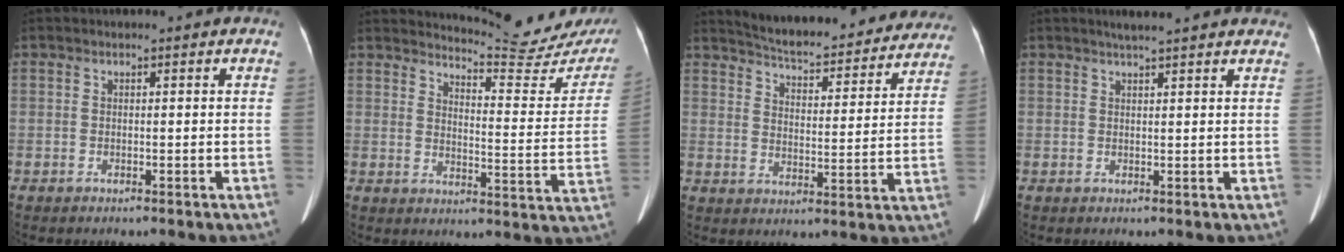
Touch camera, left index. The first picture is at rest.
{"total": 16.7, "force": [16.3, 0.6, 3.4], "torque": [-0.045, -0.104, 0.183]}
{"total": 24.3, "force": [22.3, 5.0, 8.0], "torque": [-0.117, -0.031, 0.280]}
{"total": 8.7, "force": [7.7, 0.7, 4.1], "torque": [-0.054, 0.025, 0.086]}